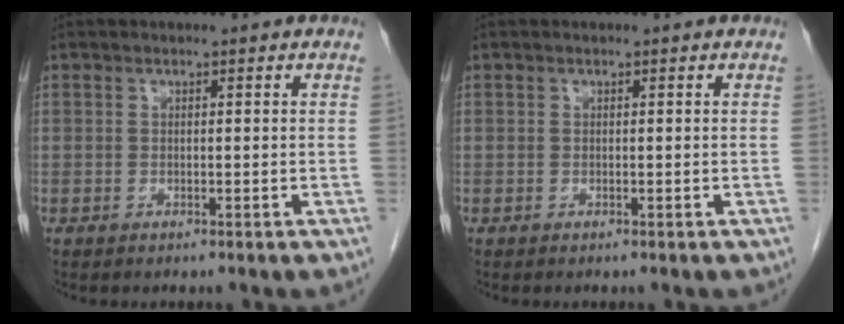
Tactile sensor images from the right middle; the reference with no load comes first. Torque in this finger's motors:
{"motor_torque": [0.00, 0.00, 0.00, 0.00]}